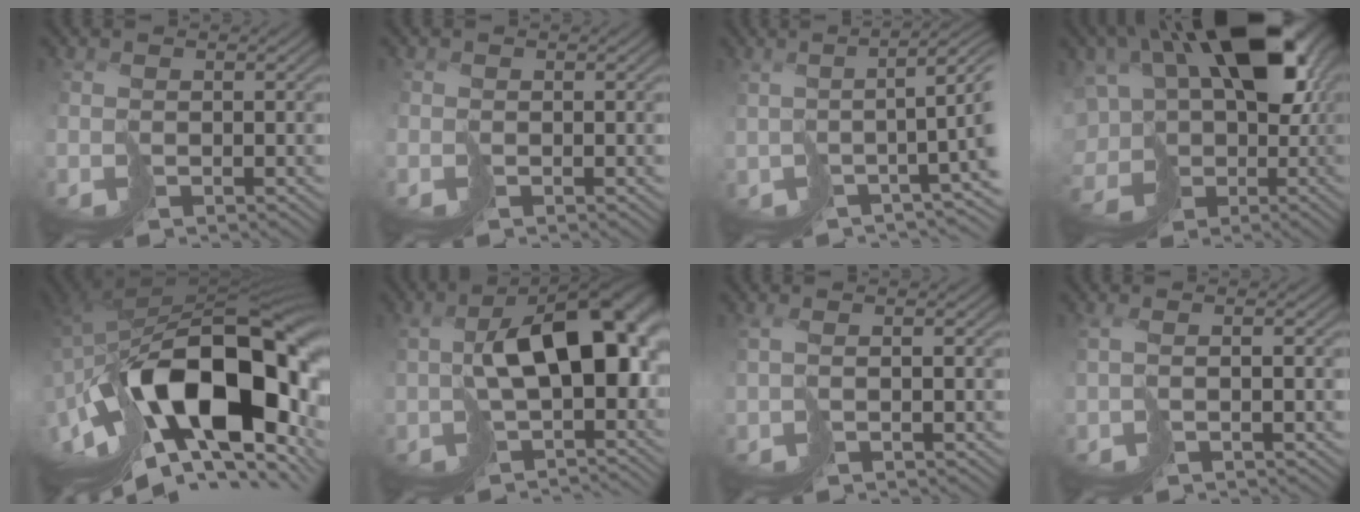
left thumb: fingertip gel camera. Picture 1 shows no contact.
{"total": 0.5, "force": [-0.2, 0.5, 0.1], "torque": [-0.002, 0.000, -0.006]}
{"total": 6.7, "force": [0.2, 0.3, 6.7], "torque": [-0.092, 0.006, 0.012]}
{"total": 18.0, "force": [0.8, 11.1, 14.2], "torque": [-0.253, -0.009, 0.047]}
{"total": 20.4, "force": [-4.6, 10.4, 16.9], "torque": [-0.310, -0.027, -0.045]}
{"total": 14.4, "force": [-0.7, 7.7, 12.1], "torque": [-0.181, -0.009, 0.013]}
{"total": 1.8, "force": [-0.1, 0.2, 1.8], "torque": [-0.045, 0.004, 0.004]}
{"total": 2.1, "force": [-0.2, 0.1, 2.1], "torque": [-0.049, 0.004, 0.003]}